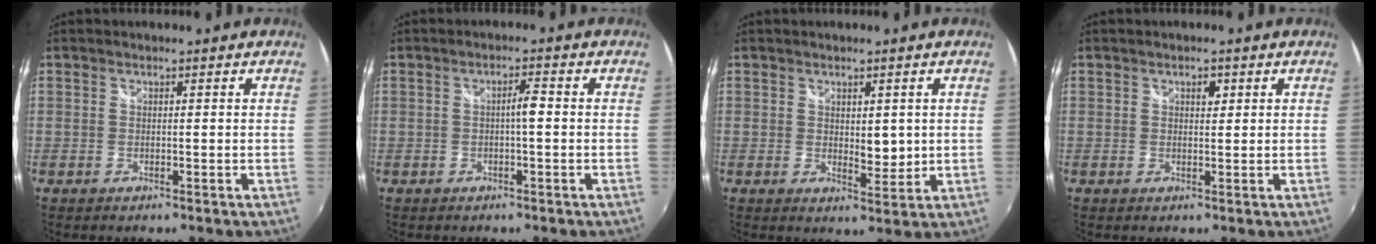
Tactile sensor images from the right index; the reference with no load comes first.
{"total": 2.2, "force": [-0.3, 0.3, 2.1], "torque": [-0.036, 0.006, -0.006]}
{"total": 3.5, "force": [0.7, 1.9, 2.8], "torque": [-0.039, -0.006, 0.016]}
{"total": 1.5, "force": [0.7, 0.9, 0.9], "torque": [-0.012, 0.005, 0.010]}